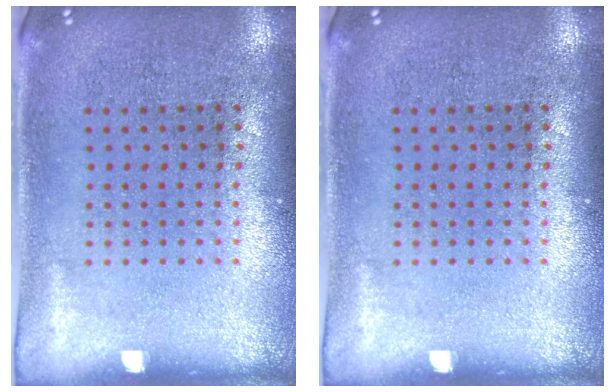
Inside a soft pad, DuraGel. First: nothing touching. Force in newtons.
{"total": 0.0}